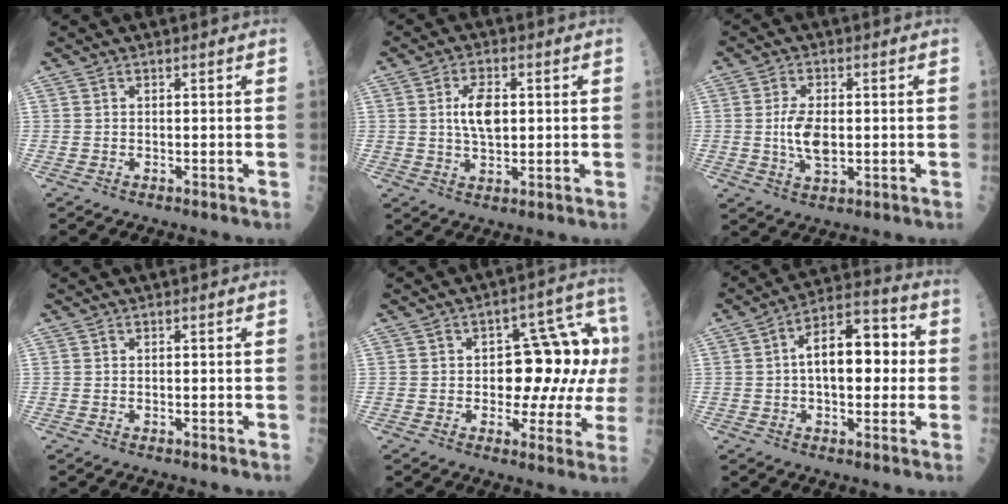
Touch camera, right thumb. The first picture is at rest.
{"total": 6.6, "force": [0.9, 3.4, 5.6], "torque": [-0.092, -0.001, 0.016]}
{"total": 6.9, "force": [-0.2, 3.5, 5.9], "torque": [-0.109, -0.005, -0.003]}
{"total": 0.0}
{"total": 14.5, "force": [0.7, 8.0, 12.1], "torque": [-0.106, 0.036, 0.010]}
{"total": 14.2, "force": [0.9, 7.5, 12.0], "torque": [-0.156, 0.033, 0.004]}